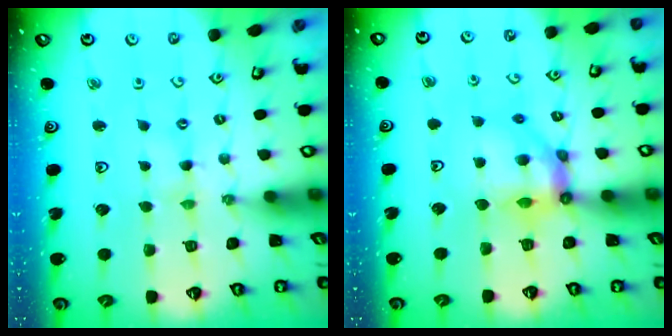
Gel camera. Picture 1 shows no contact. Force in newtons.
{"total": 10.2, "press": 10.1, "slide": 1.3}